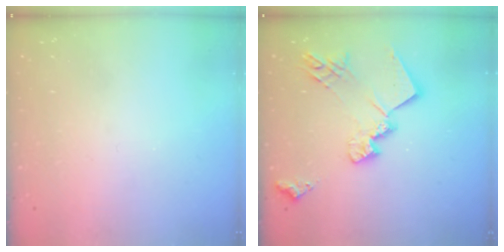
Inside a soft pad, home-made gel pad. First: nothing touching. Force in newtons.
{"total": 18.0, "press": 18.0, "slide": 1.2}